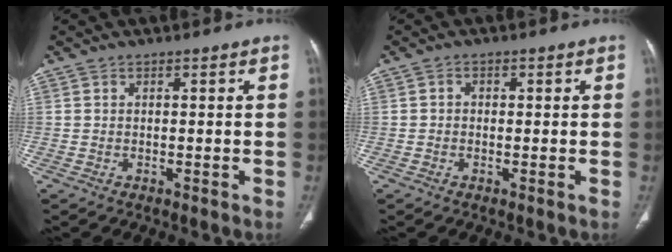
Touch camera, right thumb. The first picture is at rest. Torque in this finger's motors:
{"motor_torque": [-0.64, -0.15, -0.08, 0.19, 0.05]}